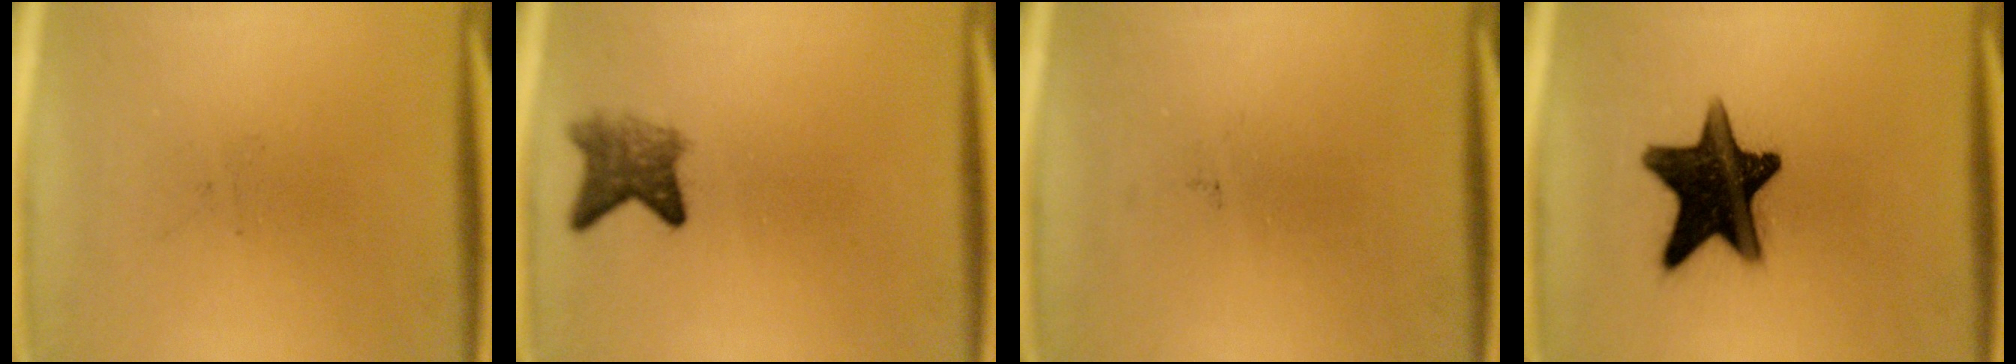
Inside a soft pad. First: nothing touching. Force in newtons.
{"total": 4.0}
{"total": 0.0}
{"total": 16.3}